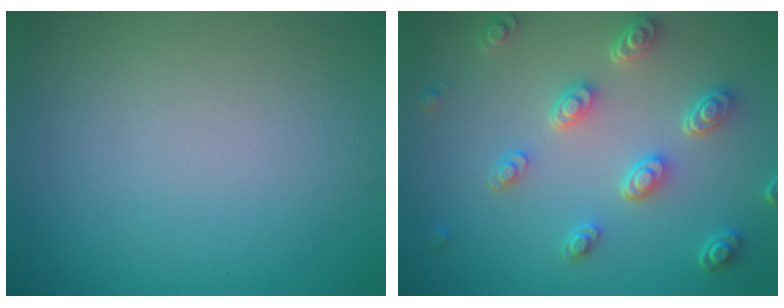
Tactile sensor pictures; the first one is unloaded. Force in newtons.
{"total": 4.6, "press": 3.3, "slide": 3.1}